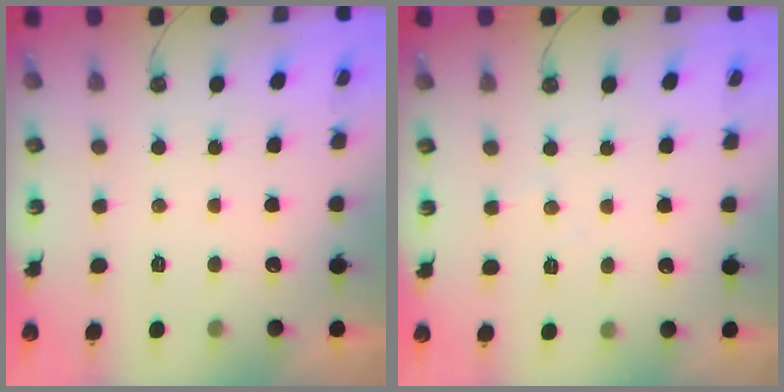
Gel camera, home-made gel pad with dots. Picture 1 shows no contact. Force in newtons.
{"total": 3.2, "press": 3.1, "slide": 0.7}